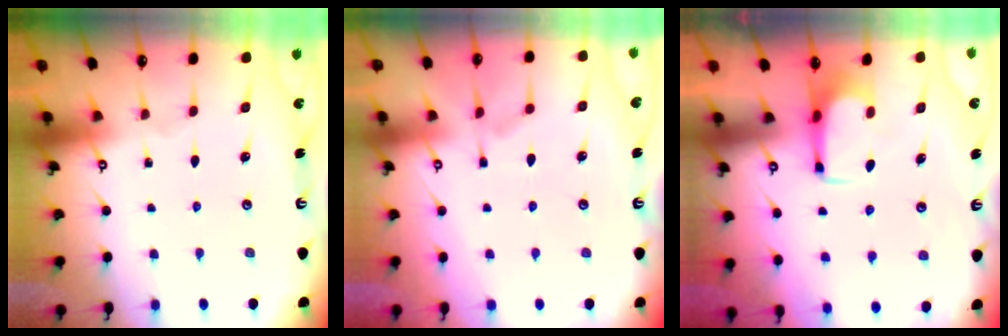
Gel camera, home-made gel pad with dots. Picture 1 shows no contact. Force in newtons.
{"total": 3.8, "press": 3.6, "slide": 1.3}
{"total": 1.6, "press": 1.5, "slide": 0.3}